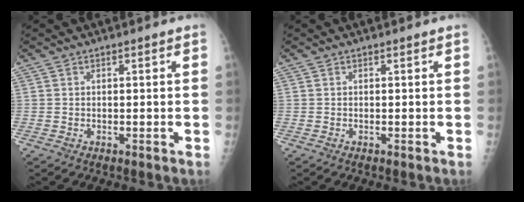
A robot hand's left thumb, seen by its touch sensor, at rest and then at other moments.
{"total": 0.0}